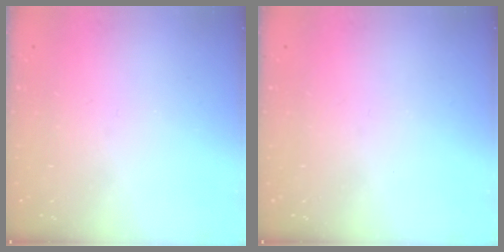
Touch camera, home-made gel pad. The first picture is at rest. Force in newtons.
{"total": 0.0}